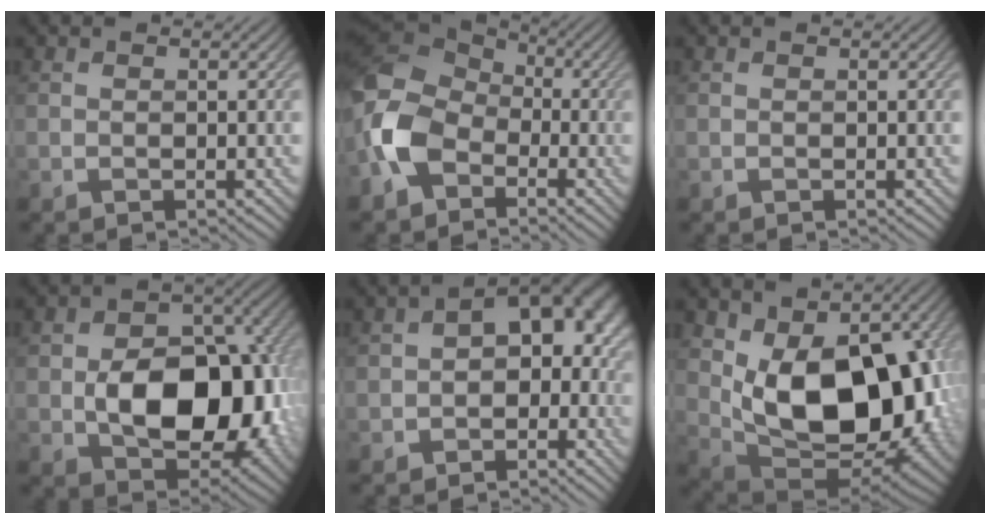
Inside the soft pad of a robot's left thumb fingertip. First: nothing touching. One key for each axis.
{"total": 10.7, "fx": -3.5, "fy": 7.5, "fz": 6.8, "tx": -0.177, "ty": -0.004, "tz": -0.088}
{"total": 0.0}
{"total": 14.0, "fx": -1.6, "fy": 9.4, "fz": 10.2, "tx": -0.148, "ty": -0.011, "tz": -0.019}
{"total": 9.2, "fx": -0.7, "fy": 6.4, "fz": 6.6, "tx": -0.061, "ty": 0.006, "tz": -0.016}
{"total": 16.1, "fx": 1.1, "fy": 10.1, "fz": 12.5, "tx": -0.191, "ty": -0.033, "tz": 0.033}